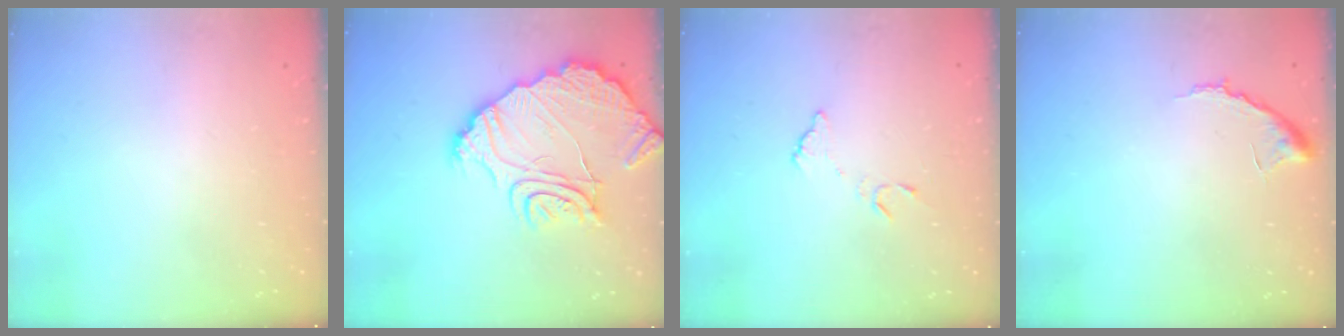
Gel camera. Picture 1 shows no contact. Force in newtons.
{"total": 15.4, "press": 15.4, "slide": 1.0}
{"total": 5.8, "press": 5.8, "slide": 0.4}
{"total": 6.9, "press": 6.9, "slide": 0.6}